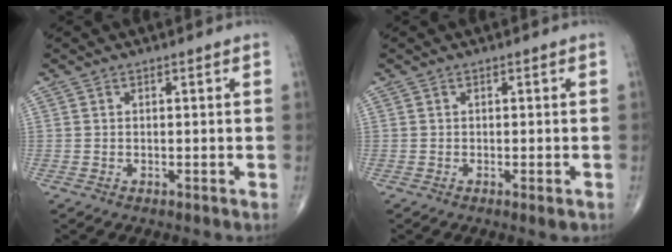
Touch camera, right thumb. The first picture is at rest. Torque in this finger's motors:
{"motor_torque": [-0.24, 0.00, -0.23, 0.06, -0.01]}